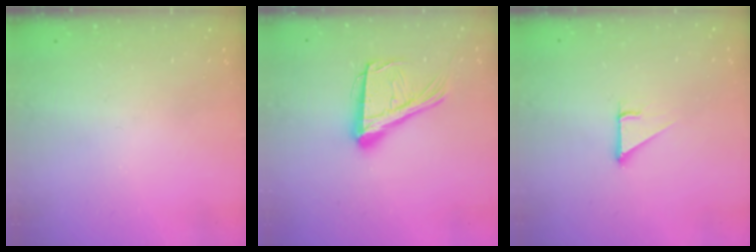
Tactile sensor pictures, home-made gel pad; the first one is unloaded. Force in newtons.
{"total": 19.5, "press": 19.1, "slide": 3.9}
{"total": 2.8, "press": 2.8, "slide": 0.0}